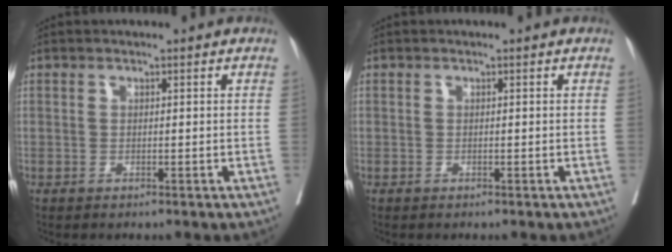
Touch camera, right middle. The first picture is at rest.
{"total": 0.0}